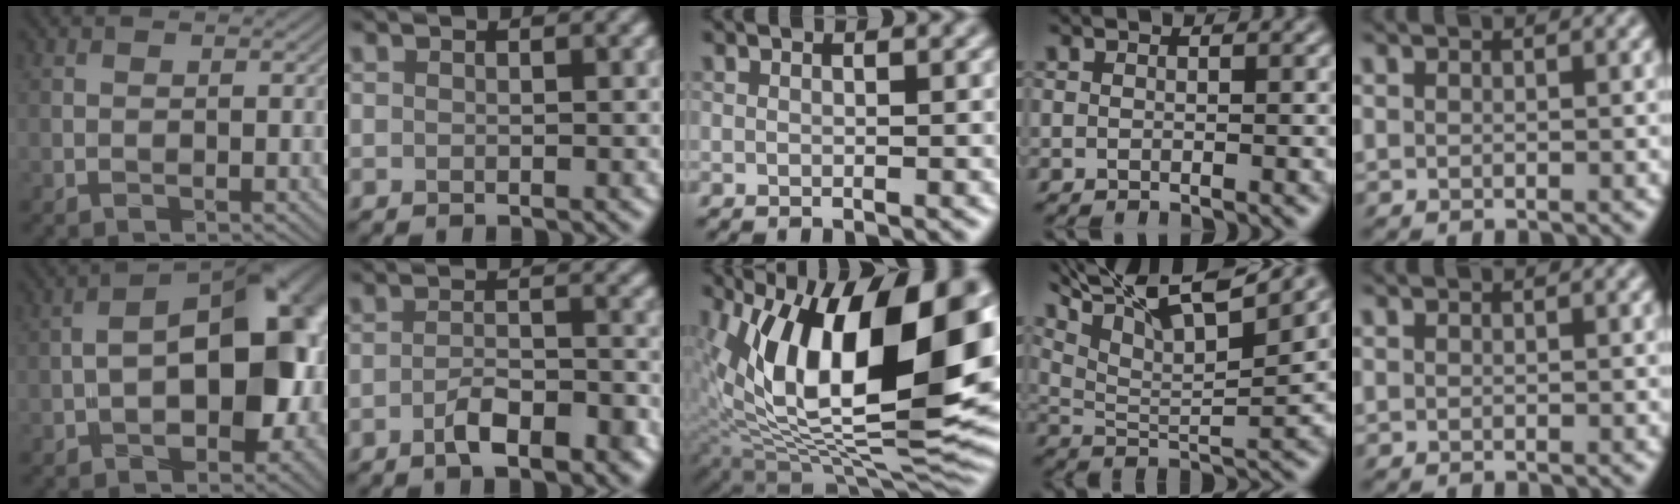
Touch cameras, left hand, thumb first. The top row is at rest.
{"thumb": {"total": 13.3, "force": [-1.2, 7.3, 11.0], "torque": [-0.131, 0.011, -0.023]}, "index": {"total": 4.1, "force": [-2.3, 1.5, 3.1], "torque": [-0.053, 0.001, -0.040]}, "middle": {"total": 18.4, "force": [4.3, 8.3, 15.8], "torque": [-0.243, 0.008, 0.085]}, "ring": {"total": 12.0, "force": [8.7, 2.8, 7.8], "torque": [-0.153, 0.011, 0.127]}}